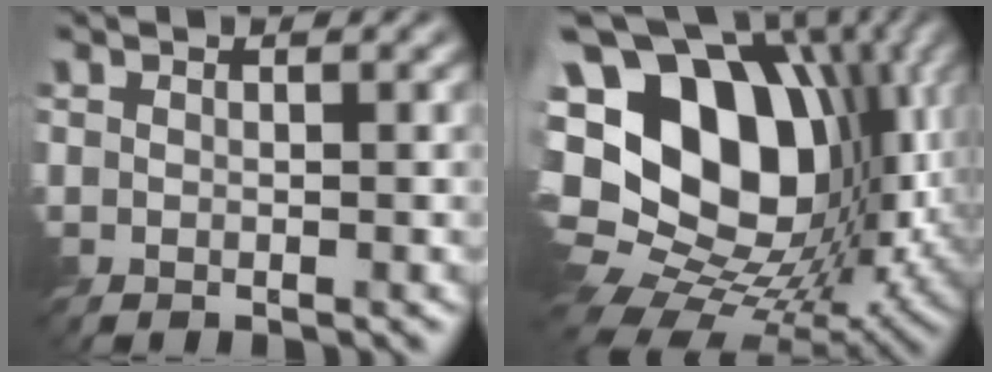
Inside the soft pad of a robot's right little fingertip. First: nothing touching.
{"total": 18.8, "force": [1.4, 13.9, 12.6], "torque": [-0.221, 0.004, 0.053]}